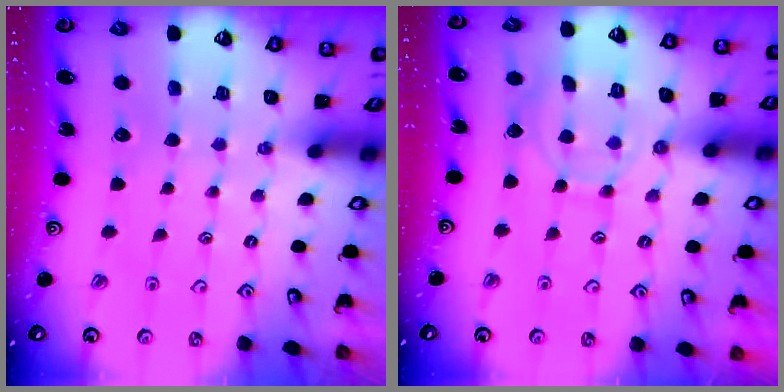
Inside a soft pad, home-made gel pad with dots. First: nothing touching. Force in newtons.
{"total": 9.2, "press": 9.2, "slide": 0.8}